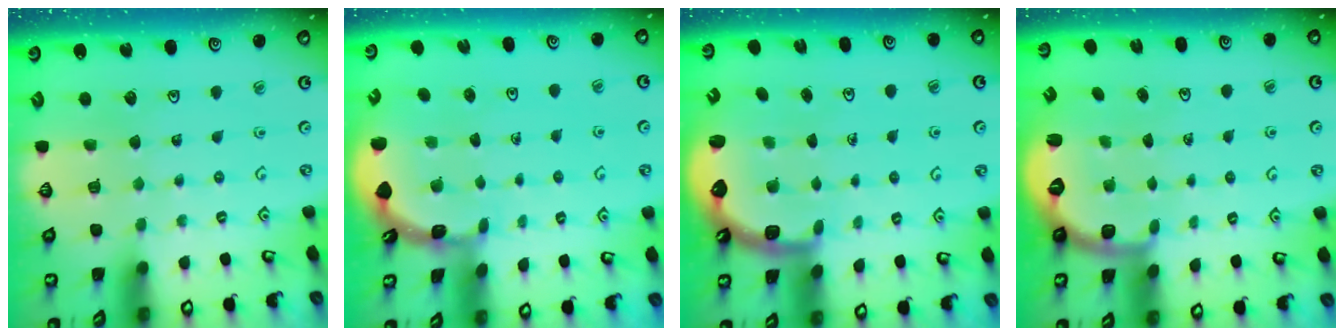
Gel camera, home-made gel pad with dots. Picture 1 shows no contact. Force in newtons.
{"total": 1.7, "press": 1.7, "slide": 0.1}
{"total": 3.0, "press": 2.4, "slide": 1.8}
{"total": 2.7, "press": 1.6, "slide": 2.2}